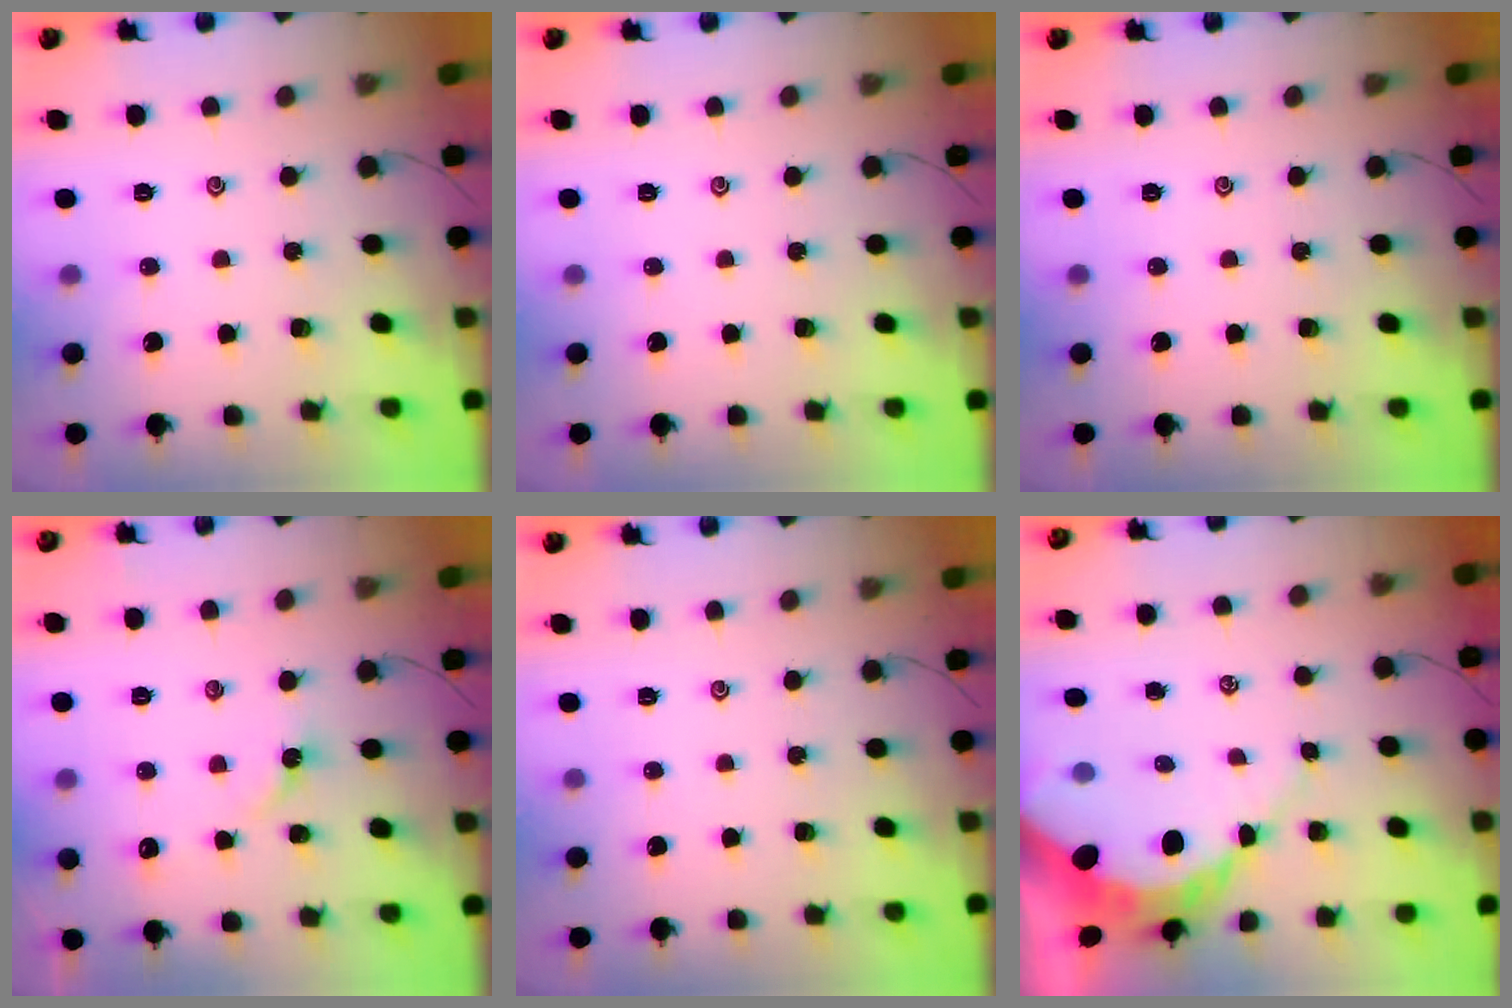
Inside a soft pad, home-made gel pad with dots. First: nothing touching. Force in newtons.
{"total": 0.0}
{"total": 0.0}
{"total": 2.9, "press": 2.9, "slide": 0.5}
{"total": 0.0}
{"total": 10.3, "press": 10.3, "slide": 0.9}